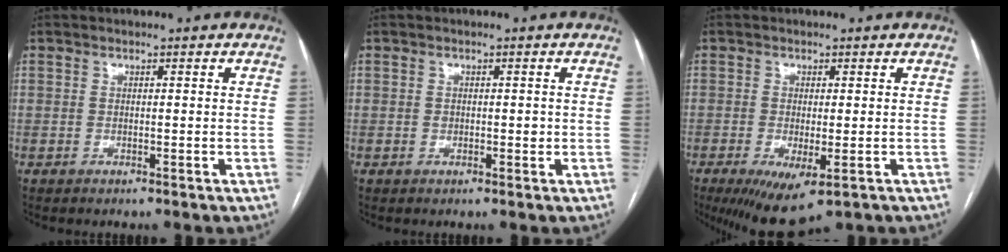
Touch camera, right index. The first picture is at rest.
{"total": 1.3, "force": [-0.1, 0.9, 0.9], "torque": [-0.013, 0.001, -0.001]}
{"total": 8.1, "force": [-4.3, 2.4, 6.4], "torque": [-0.102, -0.023, -0.063]}